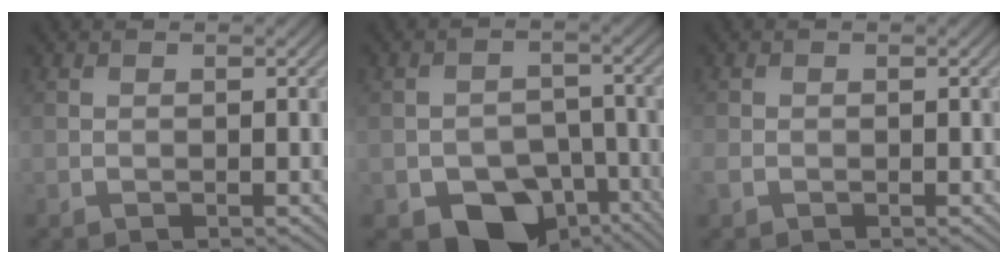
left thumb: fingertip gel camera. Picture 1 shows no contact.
{"total": 10.9, "force": [-6.8, 6.8, 5.1], "torque": [-0.070, -0.015, -0.100]}
{"total": 1.3, "force": [-0.5, 1.0, 0.6], "torque": [-0.019, -0.004, -0.013]}